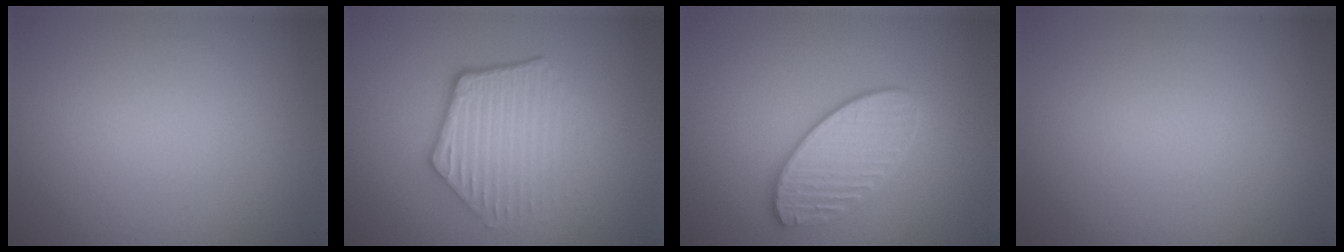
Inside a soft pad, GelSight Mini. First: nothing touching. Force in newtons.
{"total": 4.3, "press": 3.1, "slide": 2.9}
{"total": 3.5, "press": 3.3, "slide": 1.3}
{"total": 0.0}